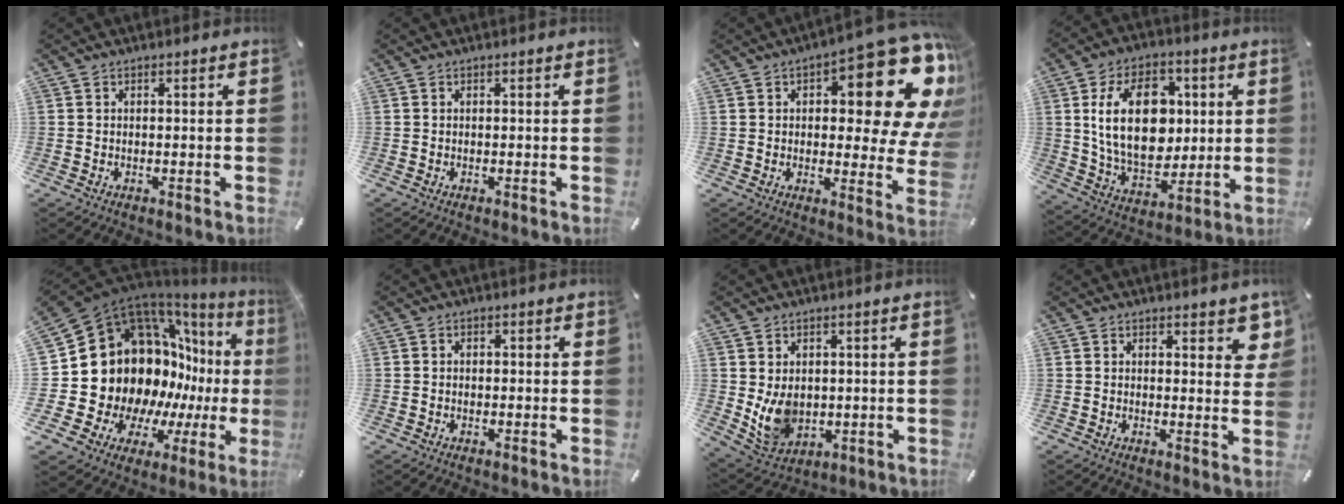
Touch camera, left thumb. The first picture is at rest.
{"total": 0.0}
{"total": 19.8, "force": [9.4, 7.4, 15.8], "torque": [-0.185, -0.083, 0.144]}
{"total": 20.0, "force": [3.2, 13.7, 14.1], "torque": [-0.261, 0.003, 0.053]}
{"total": 24.7, "force": [2.0, 19.5, 15.1], "torque": [-0.260, -0.086, 0.097]}
{"total": 1.1, "force": [-0.2, 1.0, 0.5], "torque": [-0.010, 0.006, -0.006]}
{"total": 9.2, "force": [0.4, 7.6, 5.1], "torque": [-0.103, -0.010, 0.007]}
{"total": 4.9, "force": [3.1, 2.5, 2.9], "torque": [-0.023, -0.019, 0.048]}